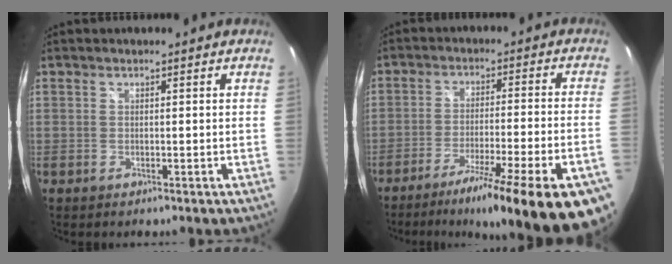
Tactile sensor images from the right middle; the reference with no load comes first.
{"total": 22.1, "force": [-16.3, 1.2, 14.9], "torque": [-0.221, -0.051, -0.239]}